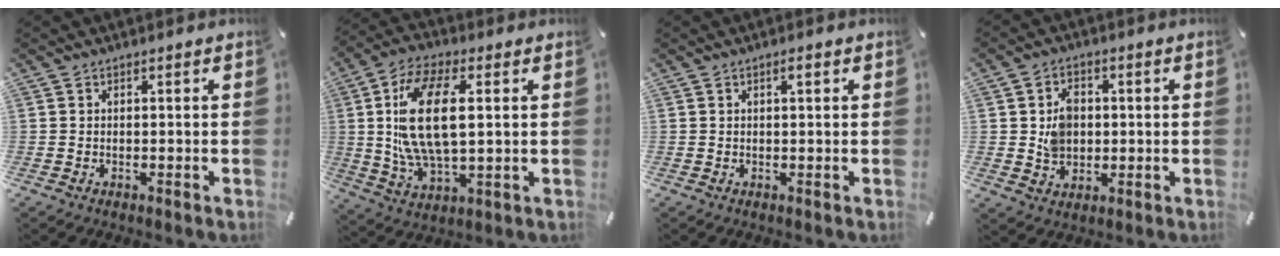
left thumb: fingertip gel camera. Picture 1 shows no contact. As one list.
[{"total": 16.4, "force": [2.7, 7.7, 14.2], "torque": [-0.303, -0.001, 0.047]}, {"total": 1.6, "force": [0.7, 0.3, 1.4], "torque": [-0.019, 0.000, 0.009]}, {"total": 6.4, "force": [0.4, 5.5, 3.3], "torque": [-0.045, 0.005, 0.005]}]